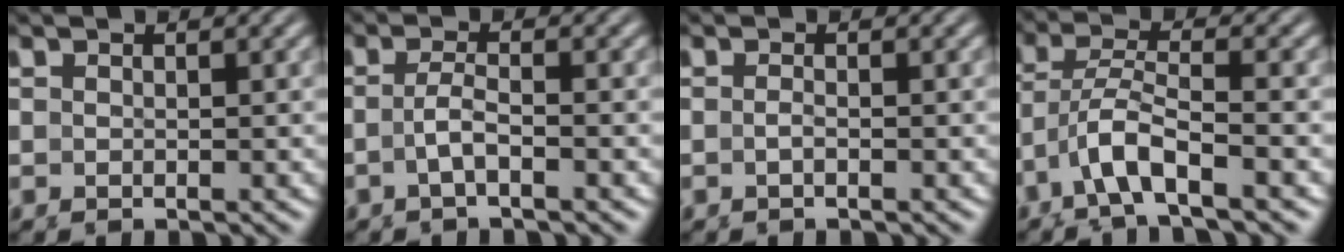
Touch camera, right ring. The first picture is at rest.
{"total": 2.0, "force": [-1.0, -0.7, 1.7], "torque": [-0.033, -0.004, -0.014]}
{"total": 0.9, "force": [-0.5, -0.4, 0.7], "torque": [-0.015, 0.002, -0.011]}
{"total": 4.0, "force": [-1.0, 1.8, 3.4], "torque": [-0.092, -0.017, -0.006]}